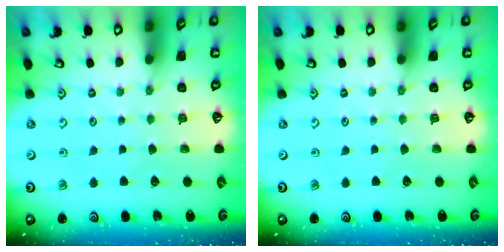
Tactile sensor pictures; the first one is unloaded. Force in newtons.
{"total": 0.0}